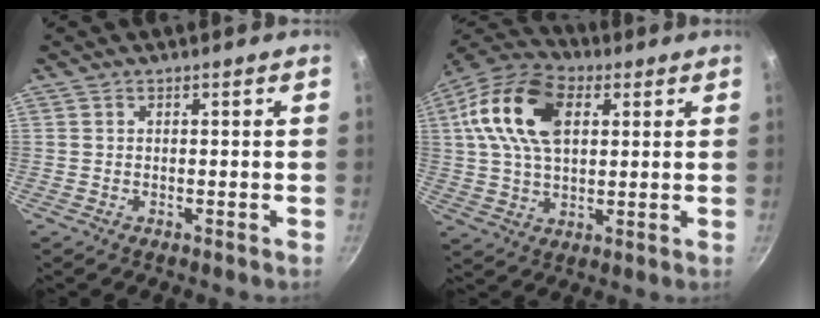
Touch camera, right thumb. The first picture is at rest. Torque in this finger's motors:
{"motor_torque": [2.39, 2.62, 1.08, -0.55, 0.22]}